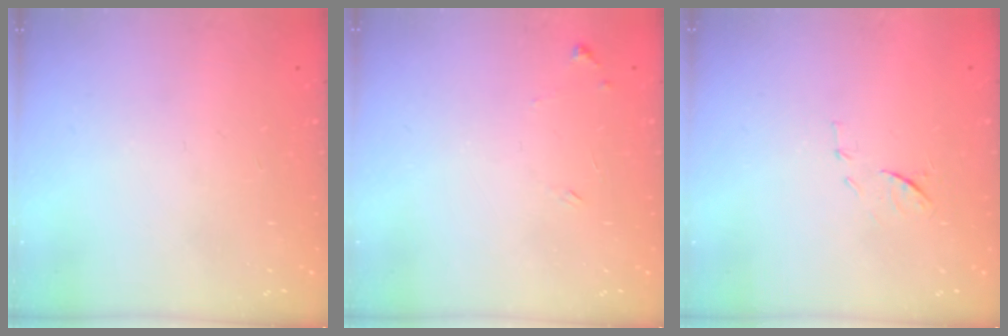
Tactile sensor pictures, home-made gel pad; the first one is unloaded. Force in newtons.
{"total": 5.5, "press": 5.4, "slide": 0.4}
{"total": 6.2, "press": 6.2, "slide": 1.0}